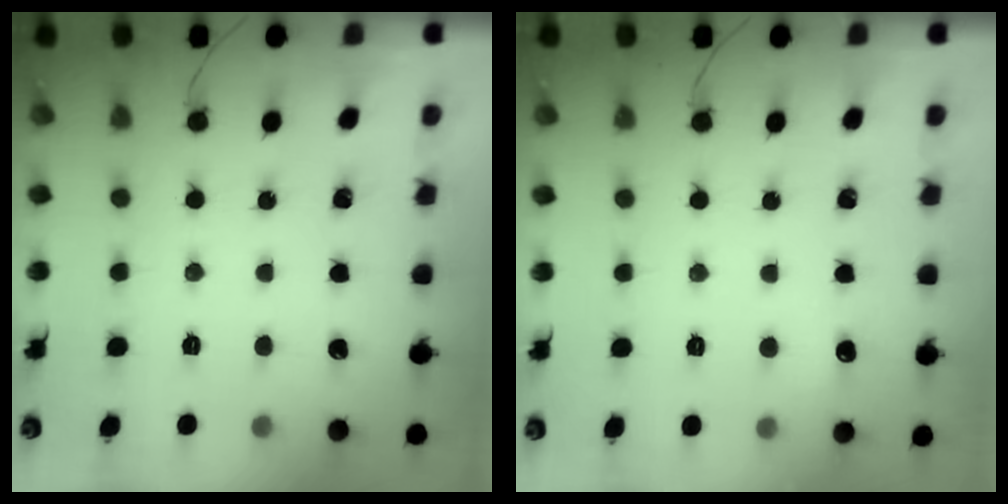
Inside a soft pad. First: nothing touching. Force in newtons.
{"total": 4.7, "press": 4.6, "slide": 1.2}